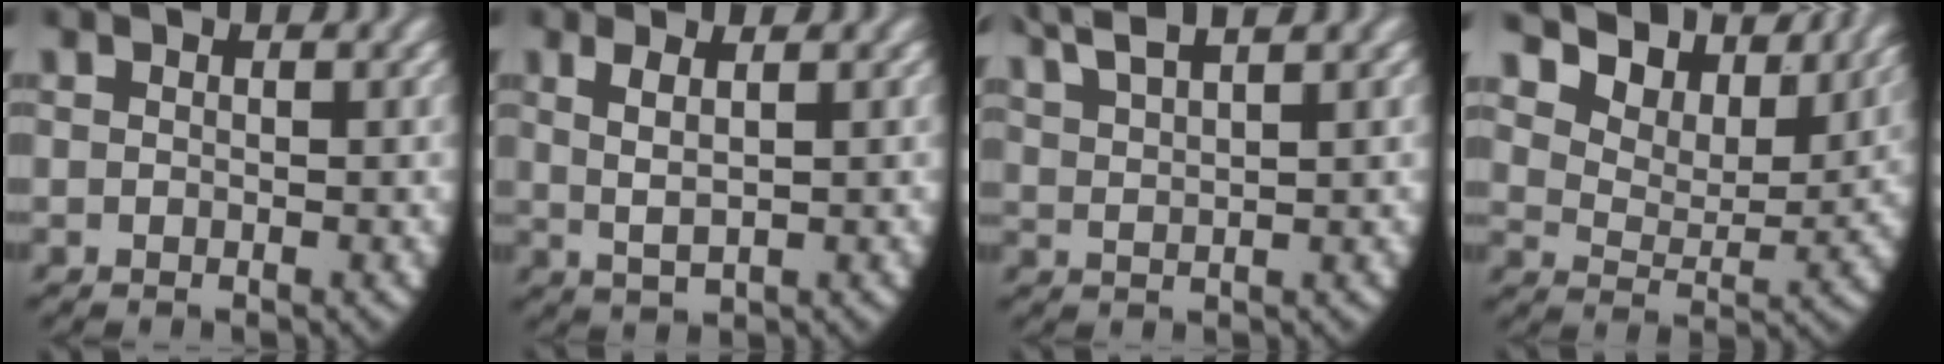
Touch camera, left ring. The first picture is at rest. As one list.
[{"total": 2.8, "force": [0.8, 1.2, 2.4], "torque": [-0.054, -0.004, 0.025]}, {"total": 4.1, "force": [3.6, 0.5, 1.9], "torque": [-0.045, 0.008, 0.067]}, {"total": 10.3, "force": [6.8, 5.3, 5.6], "torque": [-0.117, 0.011, 0.102]}]